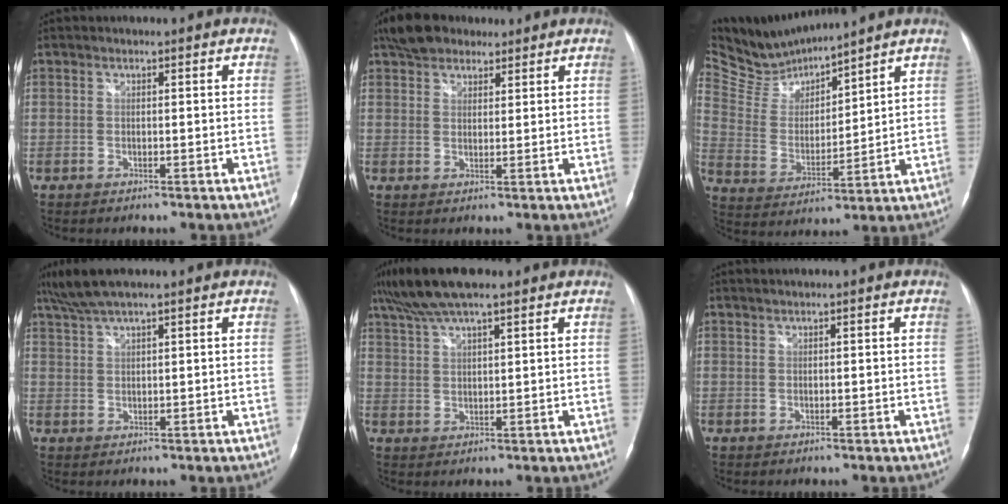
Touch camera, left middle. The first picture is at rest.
{"total": 7.2, "force": [5.5, 3.7, 2.8], "torque": [-0.052, 0.021, 0.098]}
{"total": 10.7, "force": [10.5, 0.6, 1.9], "torque": [-0.064, 0.009, 0.223]}
{"total": 5.7, "force": [4.6, 0.3, 3.3], "torque": [-0.074, 0.028, 0.089]}
{"total": 9.4, "force": [7.2, 1.6, 5.8], "torque": [-0.110, 0.031, 0.127]}
{"total": 0.6, "force": [0.5, -0.1, 0.1], "torque": [-0.007, 0.006, 0.014]}